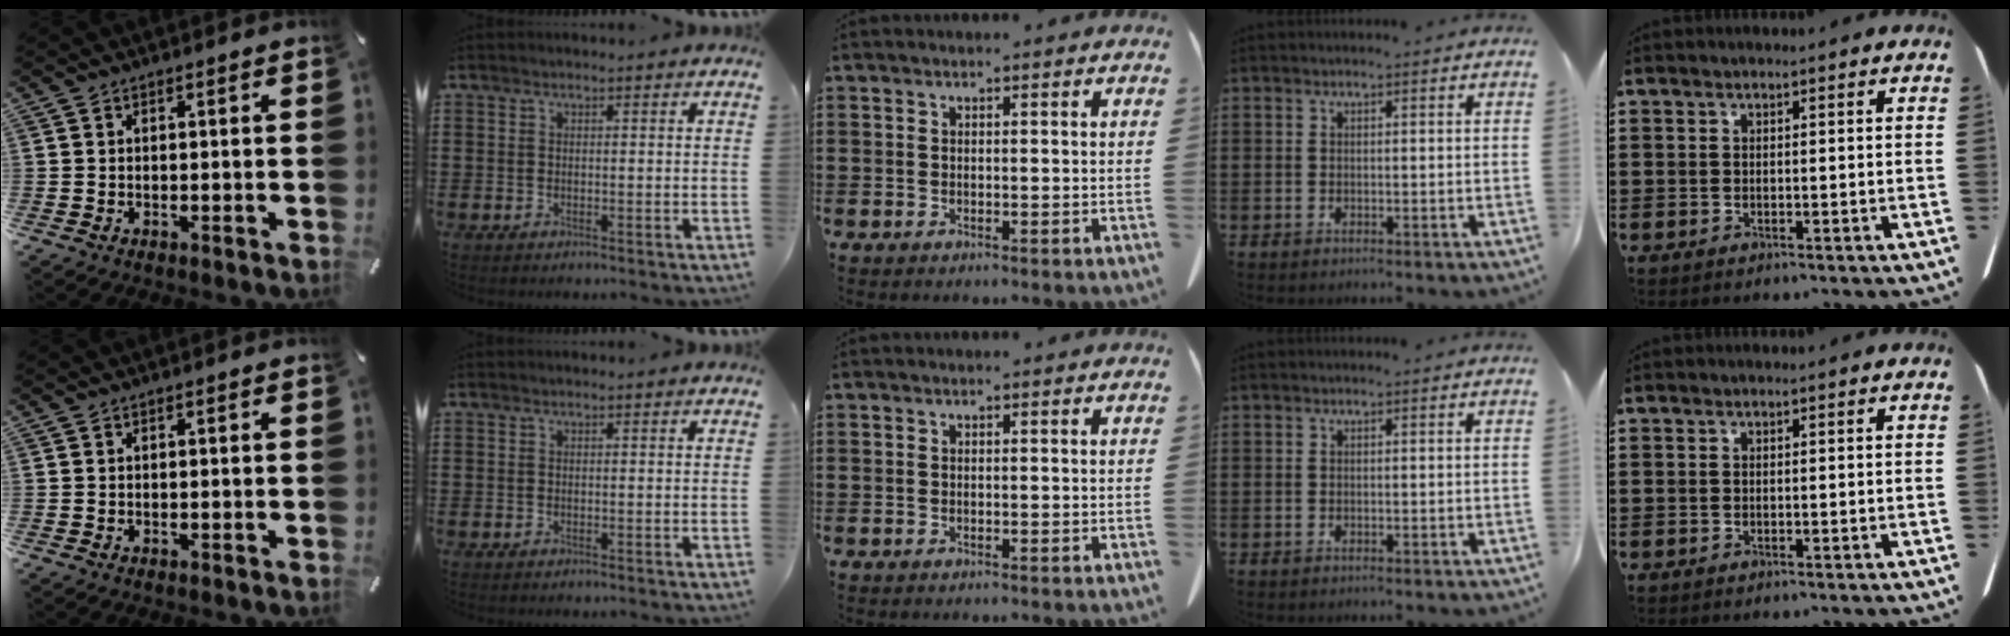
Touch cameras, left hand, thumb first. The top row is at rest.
{}